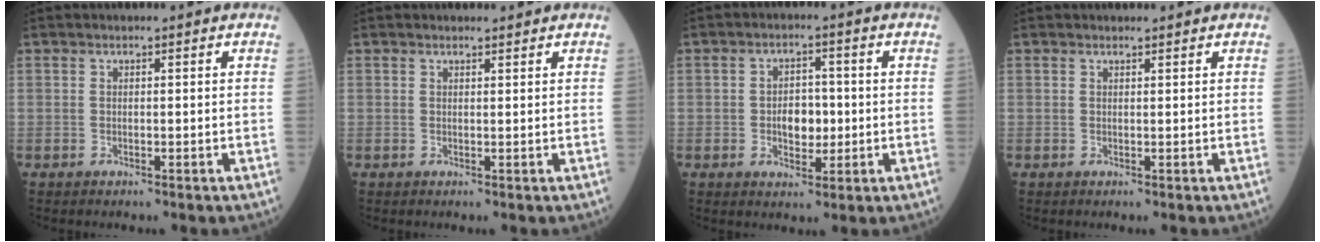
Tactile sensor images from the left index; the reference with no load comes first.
{"total": 1.1, "force": [1.1, 0.1, 0.1], "torque": [-0.011, 0.001, 0.018]}
{"total": 4.7, "force": [-0.4, 2.9, 3.6], "torque": [-0.060, 0.006, -0.004]}
{"total": 0.8, "force": [0.8, 0.0, 0.0], "torque": [-0.009, 0.000, 0.013]}